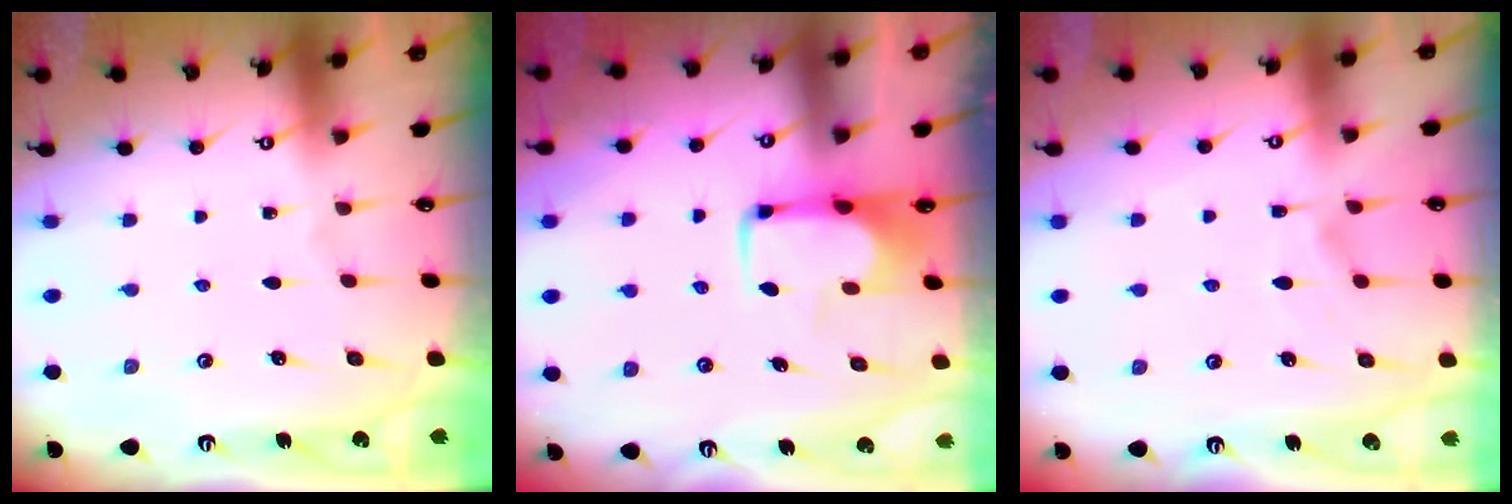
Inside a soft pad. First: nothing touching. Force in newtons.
{"total": 2.0, "press": 1.9, "slide": 0.4}
{"total": 1.6, "press": 1.3, "slide": 1.0}